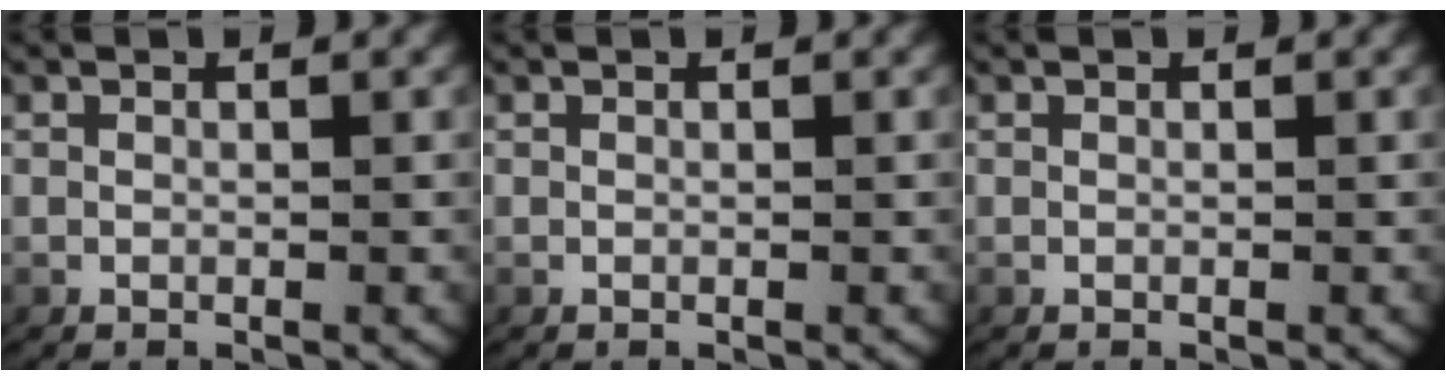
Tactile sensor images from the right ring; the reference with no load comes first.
{"total": 0.0}
{"total": 0.0}